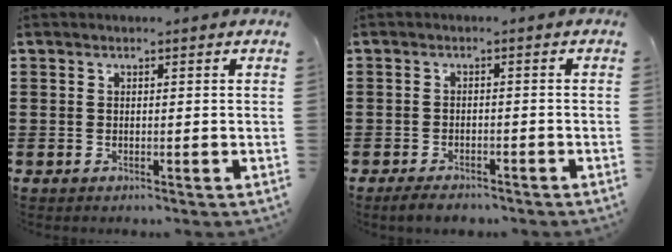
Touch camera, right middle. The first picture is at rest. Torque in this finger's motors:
{"motor_torque": [1.24, -0.09, 0.14, 0.04]}